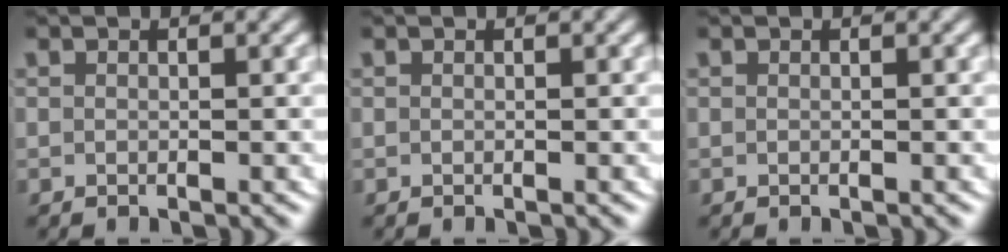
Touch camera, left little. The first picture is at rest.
{"total": 0.0}
{"total": 0.0}